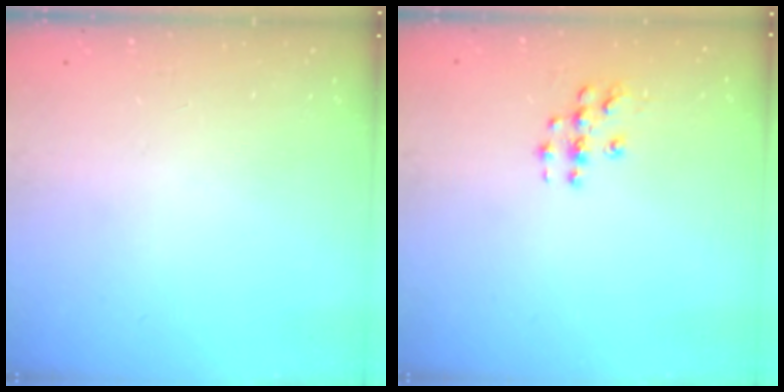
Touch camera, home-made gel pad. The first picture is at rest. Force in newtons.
{"total": 5.4, "press": 5.4, "slide": 0.5}